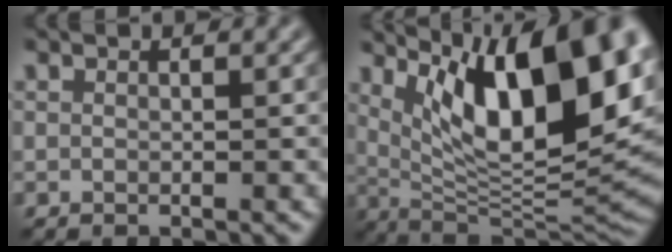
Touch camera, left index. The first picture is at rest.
{"total": 15.3, "force": [5.5, 5.9, 13.0], "torque": [-0.179, -0.002, 0.095]}